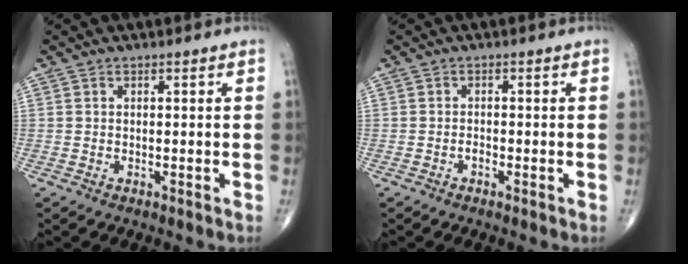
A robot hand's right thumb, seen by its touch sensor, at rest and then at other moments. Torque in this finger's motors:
{"motor_torque": [0.45, 0.12, 0.01, -0.32, -0.05]}